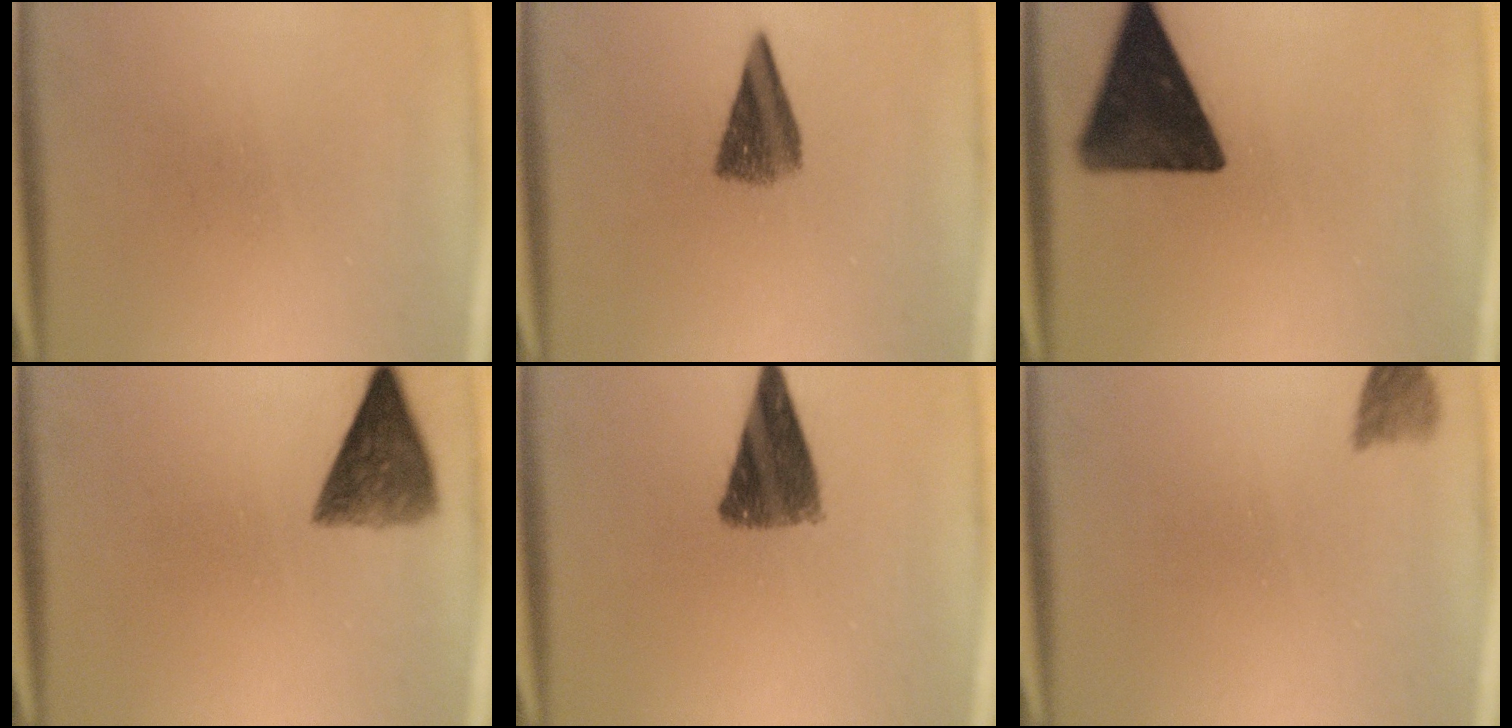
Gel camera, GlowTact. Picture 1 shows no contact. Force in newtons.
{"total": 6.4}
{"total": 14.9}
{"total": 7.1}
{"total": 9.6}
{"total": 2.5}